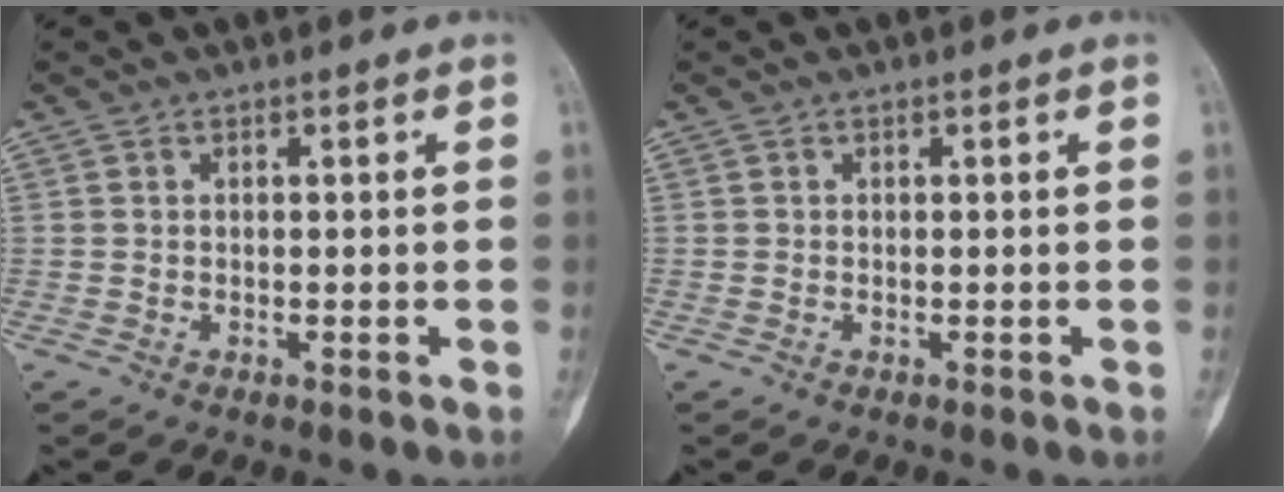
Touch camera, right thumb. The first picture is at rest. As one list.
[{"total": 0.0}]